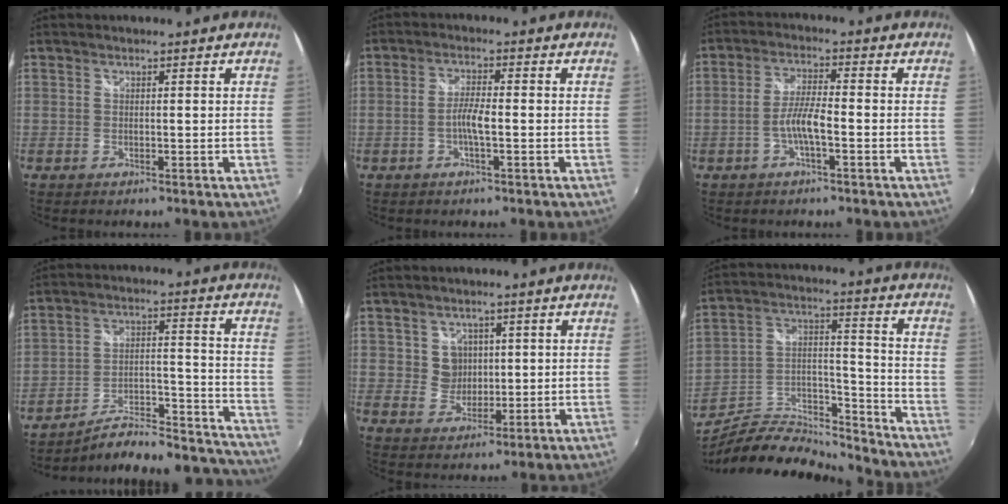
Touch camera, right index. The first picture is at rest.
{"total": 3.5, "force": [-1.1, 0.4, 3.3], "torque": [-0.069, 0.005, -0.021]}
{"total": 5.0, "force": [-2.0, 0.7, 4.5], "torque": [-0.094, 0.007, -0.038]}
{"total": 20.8, "force": [-20.0, 2.8, 4.7], "torque": [-0.058, 0.031, -0.260]}
{"total": 4.7, "force": [1.1, 4.4, 0.9], "torque": [-0.015, 0.007, 0.026]}
{"total": 15.5, "force": [-13.8, 3.0, 6.4], "torque": [-0.120, 0.010, -0.228]}